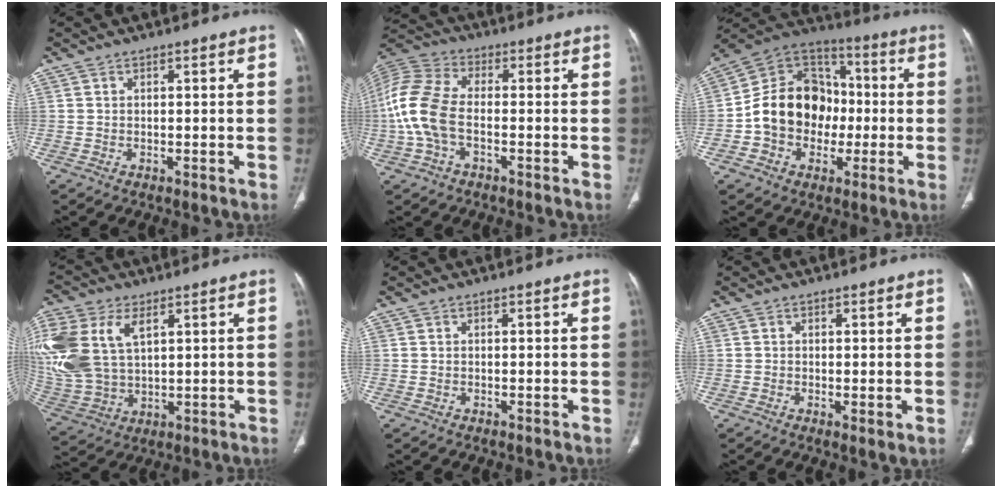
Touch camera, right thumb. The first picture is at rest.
{"total": 12.5, "force": [-2.1, 7.2, 10.0], "torque": [-0.235, 0.028, -0.047]}
{"total": 17.6, "force": [-1.9, 14.2, 10.2], "torque": [-0.126, 0.038, -0.040]}
{"total": 21.1, "force": [7.1, 13.3, 14.8], "torque": [-0.369, 0.003, 0.147]}
{"total": 0.0}
{"total": 1.6, "force": [-0.1, 0.5, 1.5], "torque": [-0.031, -0.009, -0.002]}